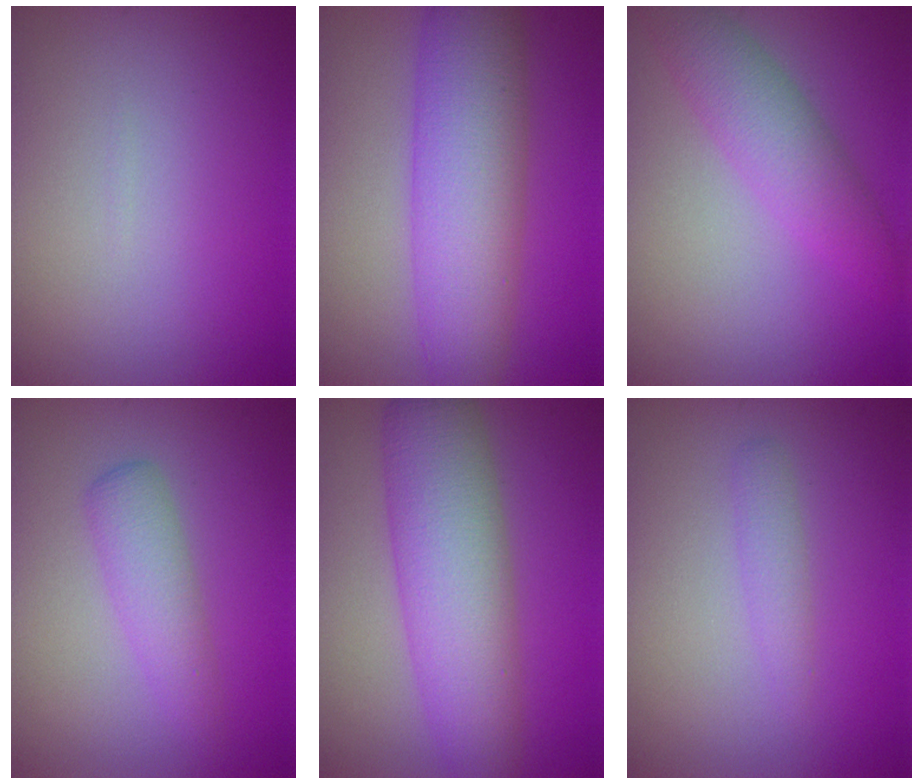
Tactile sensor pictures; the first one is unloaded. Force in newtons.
{"total": 8.2, "press": 8.2, "slide": 0.3}
{"total": 4.1, "press": 4.1, "slide": 0.2}
{"total": 2.8, "press": 2.8, "slide": 0.0}
{"total": 7.9, "press": 7.9, "slide": 0.3}
{"total": 1.3, "press": 1.3, "slide": 0.0}